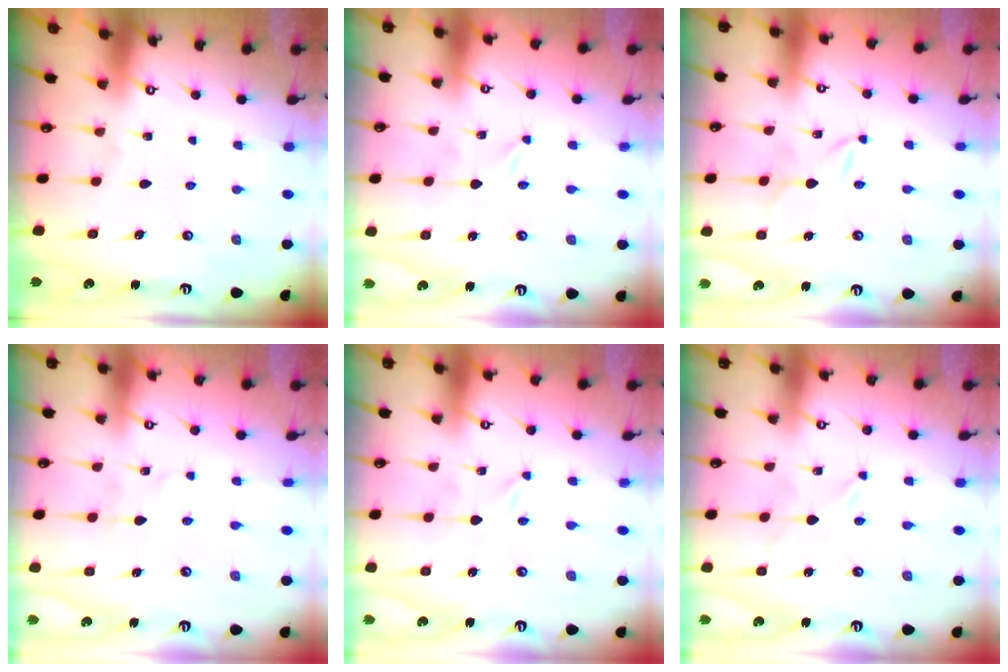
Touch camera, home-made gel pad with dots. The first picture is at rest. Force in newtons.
{"total": 0.0}
{"total": 1.9, "press": 1.9, "slide": 0.3}
{"total": 2.0, "press": 2.0, "slide": 0.2}
{"total": 0.0}
{"total": 3.0, "press": 2.9, "slide": 0.4}